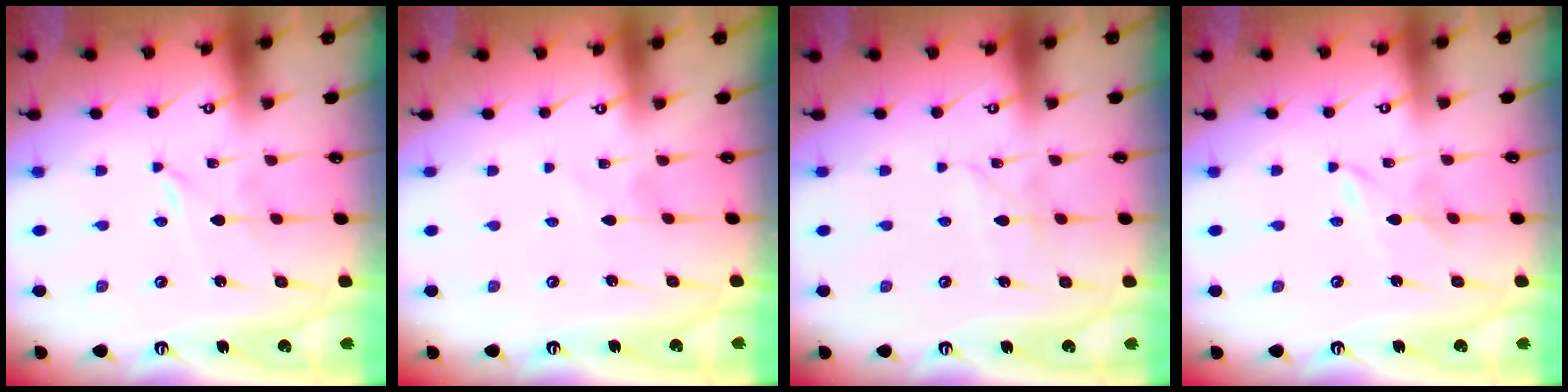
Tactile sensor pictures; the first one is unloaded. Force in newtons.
{"total": 1.1, "press": 1.1, "slide": 0.1}
{"total": 2.6, "press": 2.5, "slide": 0.3}
{"total": 1.8, "press": 1.7, "slide": 0.2}